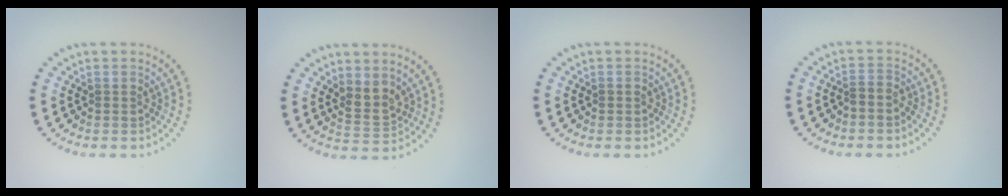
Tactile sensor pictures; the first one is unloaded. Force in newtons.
{"total": 2.3, "press": 2.0, "slide": 1.2}
{"total": 0.8, "press": 0.8, "slide": 0.0}
{"total": 0.7, "press": 0.5, "slide": 0.6}